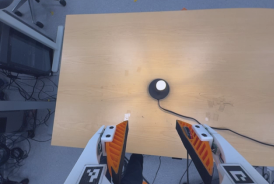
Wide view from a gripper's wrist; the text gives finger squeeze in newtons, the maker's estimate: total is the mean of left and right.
{"total": 0.0}